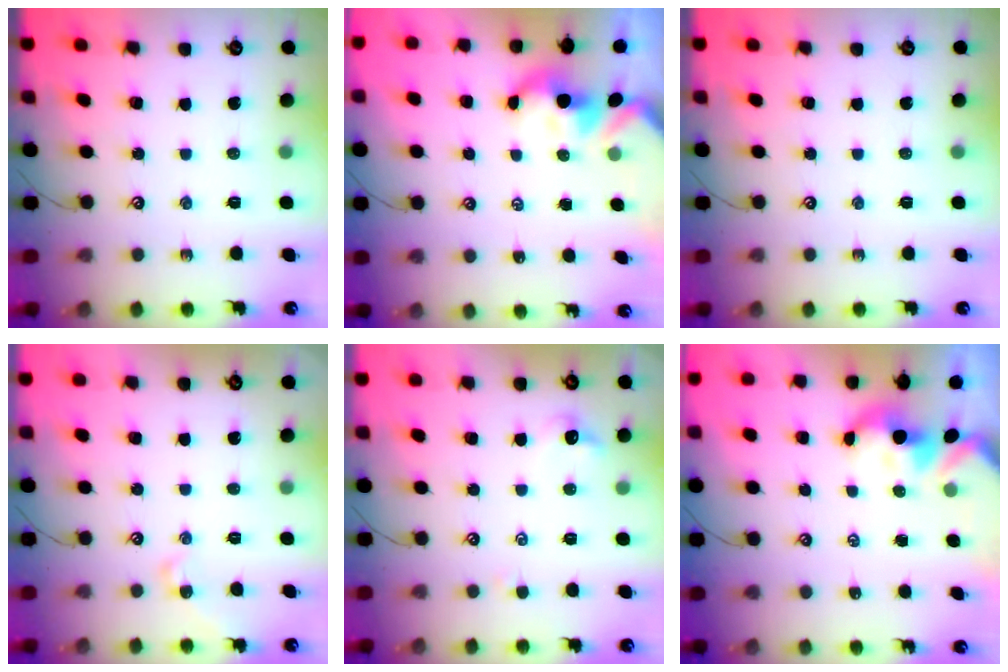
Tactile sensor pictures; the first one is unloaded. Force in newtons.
{"total": 1.7, "press": 1.6, "slide": 0.2}
{"total": 0.0}
{"total": 3.0, "press": 2.9, "slide": 0.7}
{"total": 0.6, "press": 0.1, "slide": 0.6}
{"total": 1.7, "press": 1.7, "slide": 0.2}